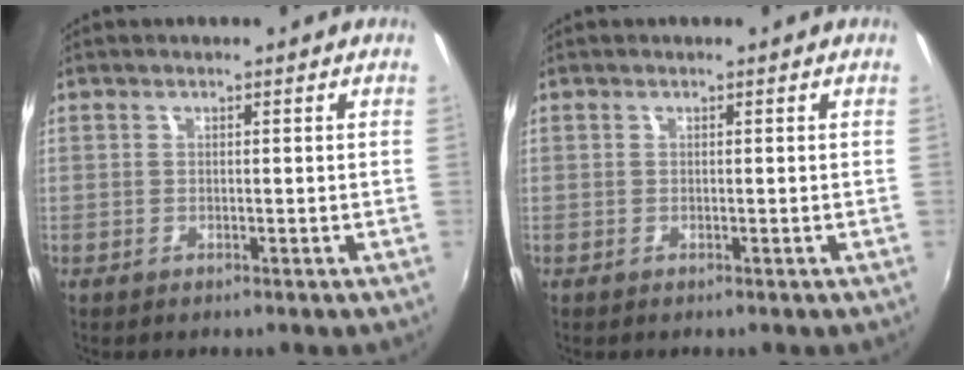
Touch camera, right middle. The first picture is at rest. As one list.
[{"total": 0.0}]